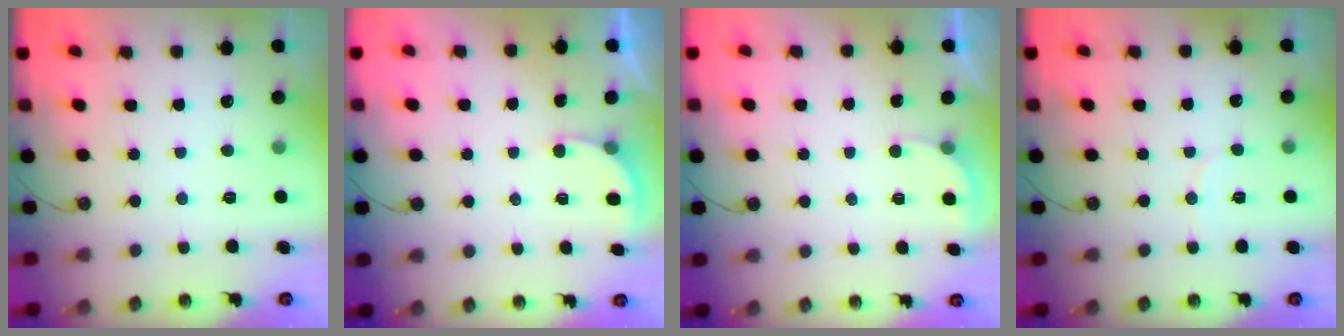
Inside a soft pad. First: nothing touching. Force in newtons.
{"total": 2.9, "press": 2.9, "slide": 0.3}
{"total": 1.9, "press": 1.9, "slide": 0.2}
{"total": 2.9, "press": 2.9, "slide": 0.3}